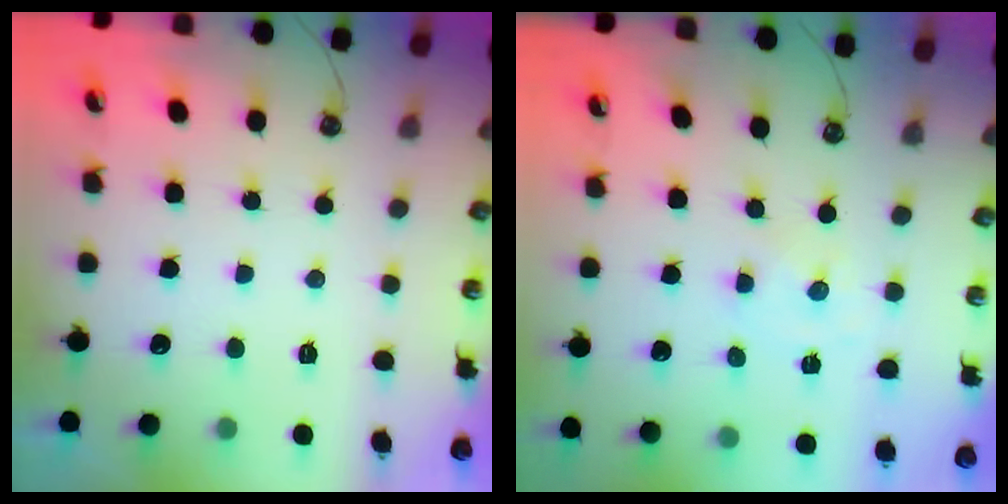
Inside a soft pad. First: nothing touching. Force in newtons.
{"total": 0.0}